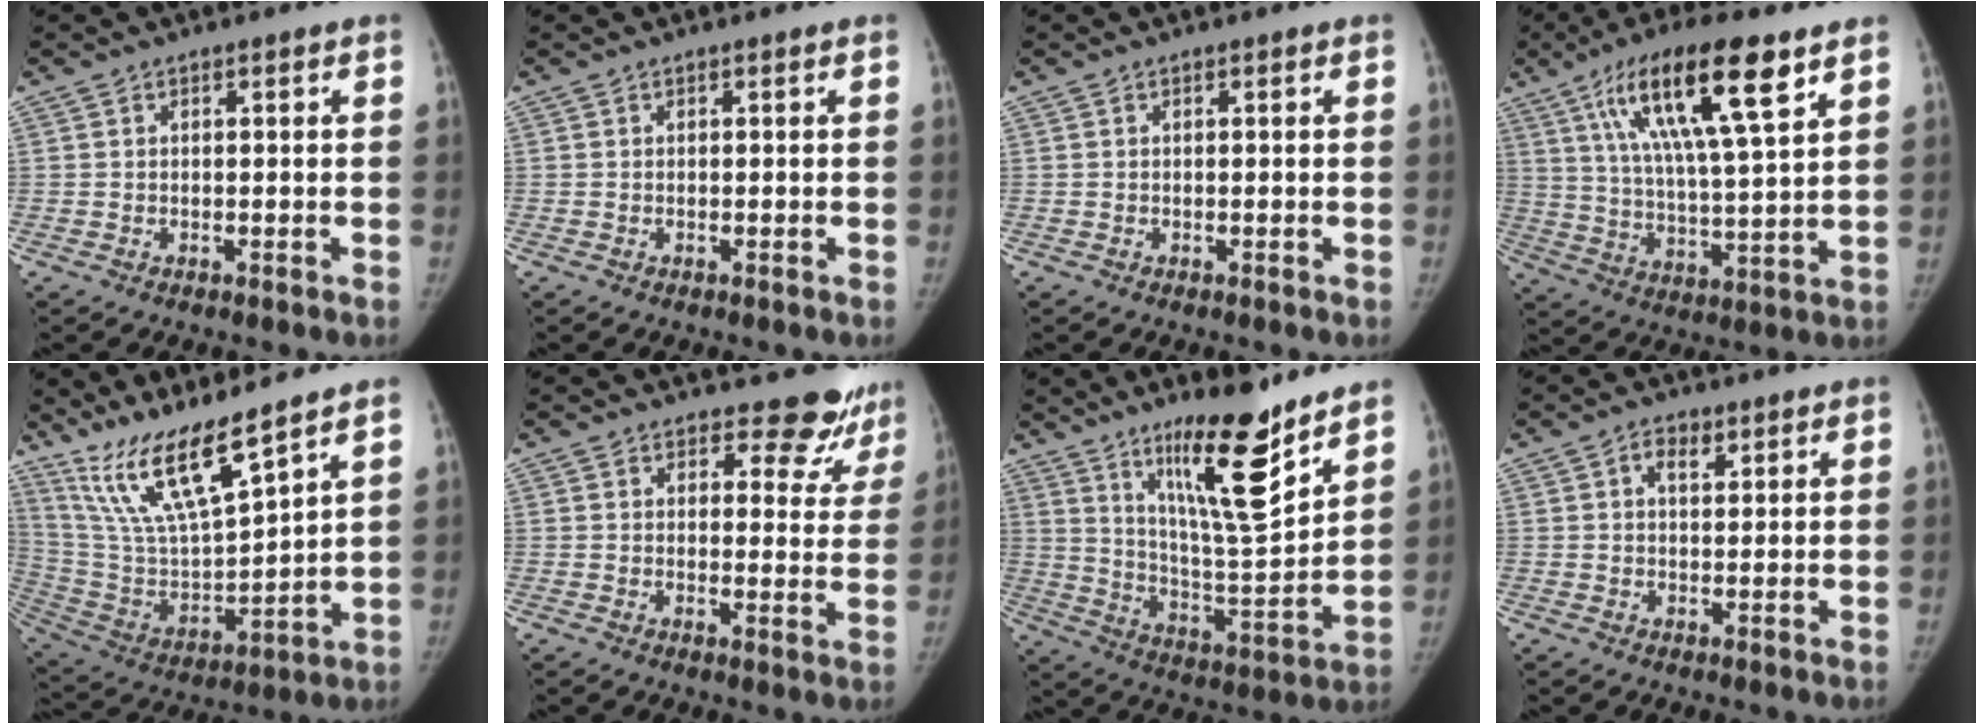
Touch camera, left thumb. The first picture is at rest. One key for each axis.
{"total": 0.0}
{"total": 0.0}
{"total": 19.1, "fx": 9.6, "fy": 4.0, "fz": 16.0, "tx": -0.273, "ty": -0.027, "tz": 0.168}
{"total": 16.2, "fx": 12.4, "fy": 2.2, "fz": 10.1, "tx": -0.182, "ty": -0.069, "tz": 0.254}
{"total": 9.8, "fx": 8.8, "fy": 4.1, "fz": 1.4, "tx": 0.034, "ty": -0.061, "tz": 0.084}
{"total": 17.7, "fx": 11.9, "fy": 3.2, "fz": 12.7, "tx": -0.182, "ty": -0.090, "tz": 0.206}
{"total": 3.4, "fx": 1.6, "fy": 2.0, "fz": 2.3, "tx": -0.027, "ty": -0.005, "tz": 0.024}